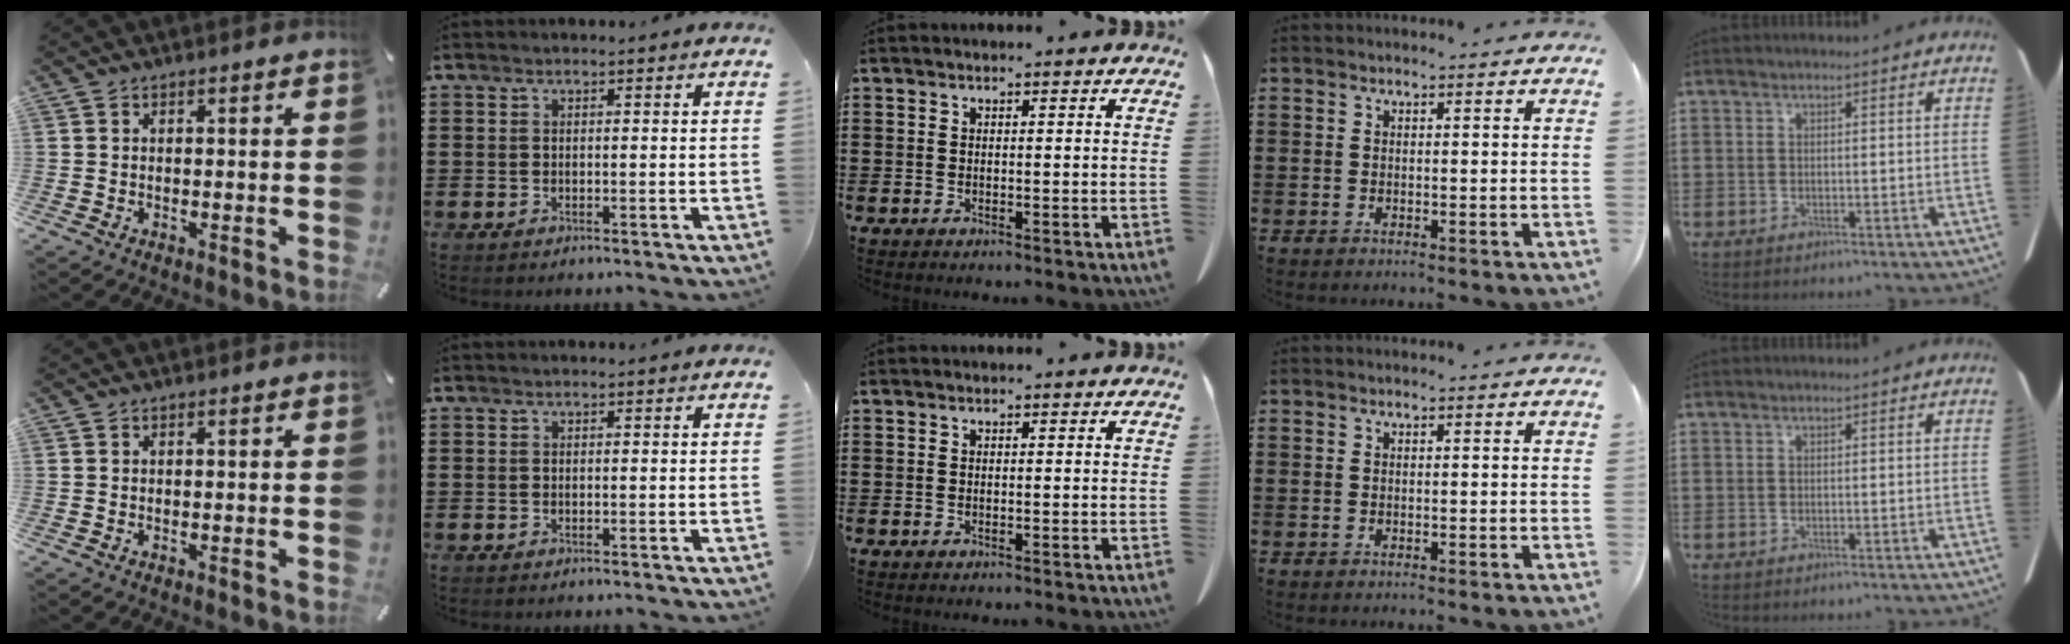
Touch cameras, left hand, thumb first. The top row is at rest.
{}